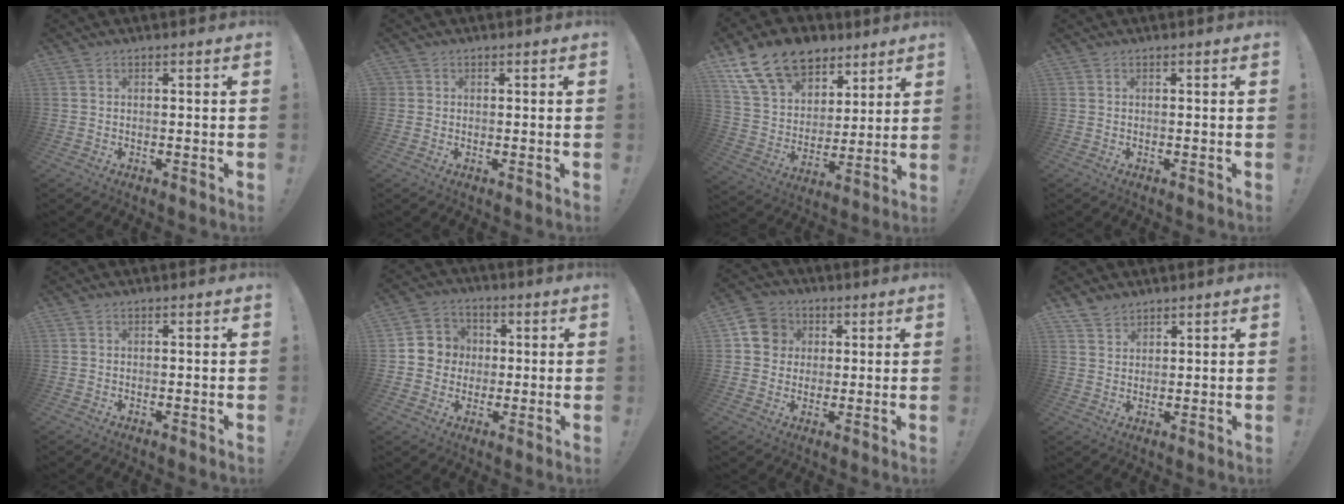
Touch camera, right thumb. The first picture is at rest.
{"total": 1.1, "force": [0.2, 1.0, 0.1], "torque": [-0.001, 0.002, 0.004]}
{"total": 18.2, "force": [11.3, 12.0, 7.8], "torque": [-0.129, -0.063, 0.223]}
{"total": 0.0}
{"total": 0.0}
{"total": 8.2, "force": [-0.2, 8.0, 1.5], "torque": [-0.018, 0.013, 0.004]}
{"total": 9.4, "force": [2.4, 8.6, 2.9], "torque": [-0.025, -0.001, 0.049]}
{"total": 3.8, "force": [3.3, 1.8, 0.4], "torque": [-0.008, -0.021, 0.064]}